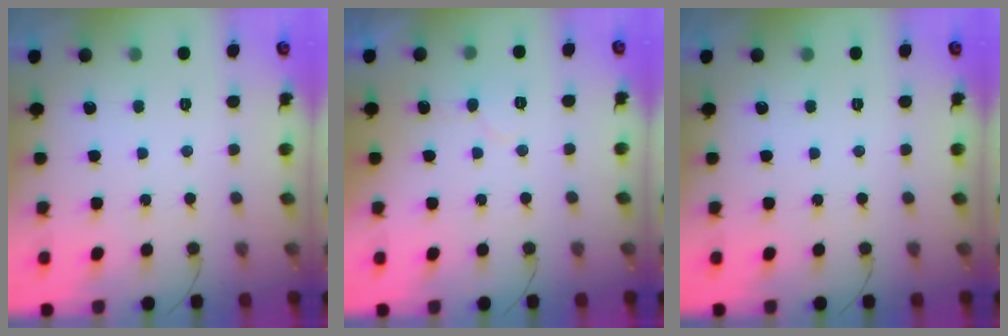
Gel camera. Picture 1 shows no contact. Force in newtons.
{"total": 5.5, "press": 5.5, "slide": 0.2}
{"total": 0.0}